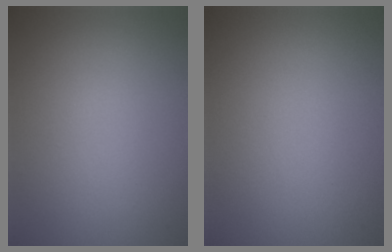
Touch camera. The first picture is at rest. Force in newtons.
{"total": 0.0}